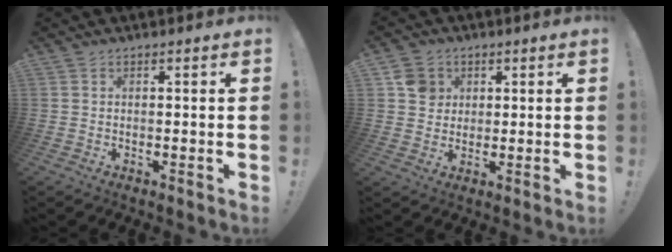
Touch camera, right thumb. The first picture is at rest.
{"total": 7.0, "force": [2.5, 6.3, 1.7], "torque": [-0.009, -0.002, 0.048]}